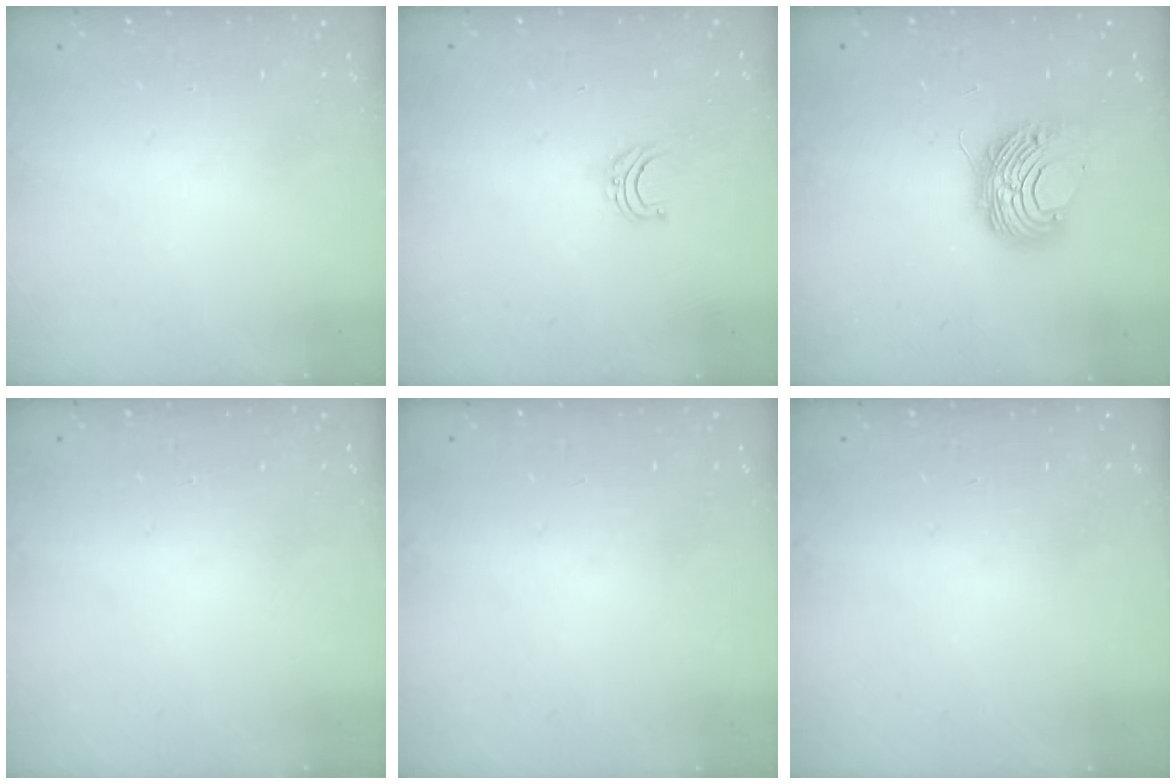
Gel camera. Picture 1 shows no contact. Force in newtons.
{"total": 4.0, "press": 4.0, "slide": 0.3}
{"total": 8.9, "press": 8.9, "slide": 0.0}
{"total": 0.0}
{"total": 0.0}
{"total": 0.0}